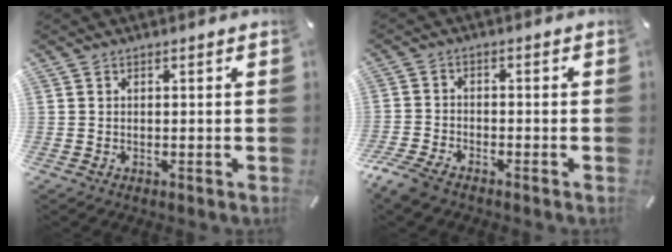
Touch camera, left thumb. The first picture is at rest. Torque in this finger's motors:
{"motor_torque": [0.75, 1.33, 0.30, 0.28, 0.15]}